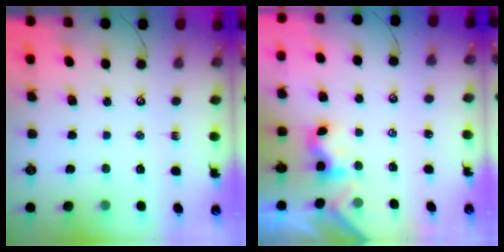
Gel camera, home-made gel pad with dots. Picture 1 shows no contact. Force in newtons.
{"total": 2.3, "press": 2.3, "slide": 0.0}